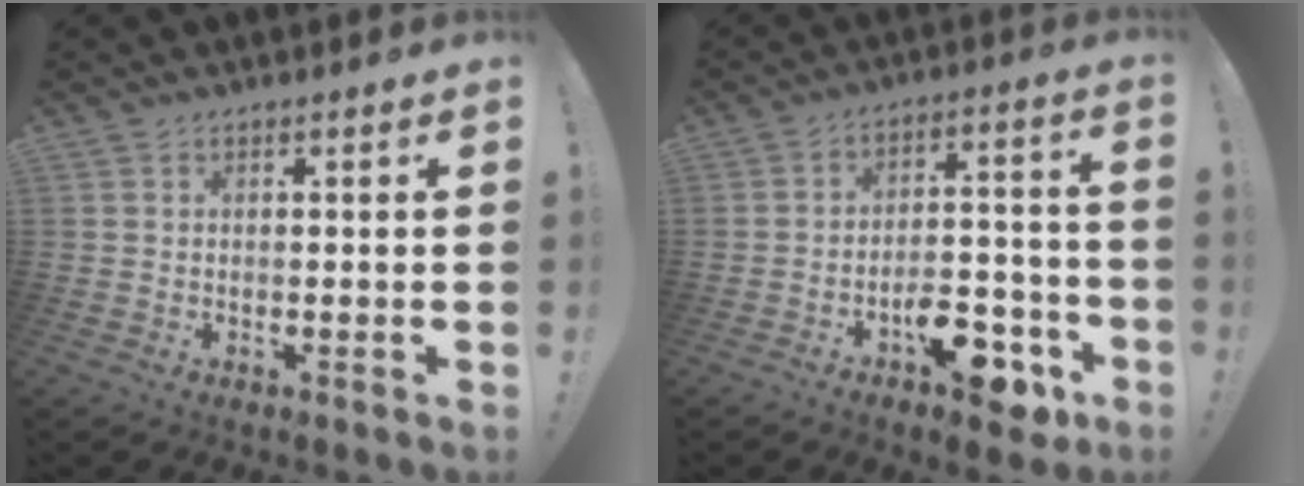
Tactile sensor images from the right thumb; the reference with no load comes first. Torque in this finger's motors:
{"motor_torque": [1.50, 1.52, 0.85, -0.85, 0.02]}